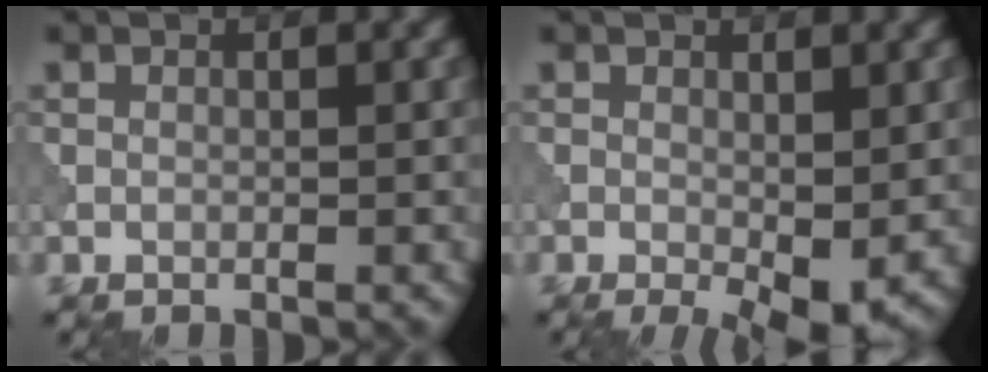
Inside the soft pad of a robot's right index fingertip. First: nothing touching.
{"total": 3.8, "force": [-0.8, 1.3, 3.4], "torque": [-0.050, -0.013, -0.008]}